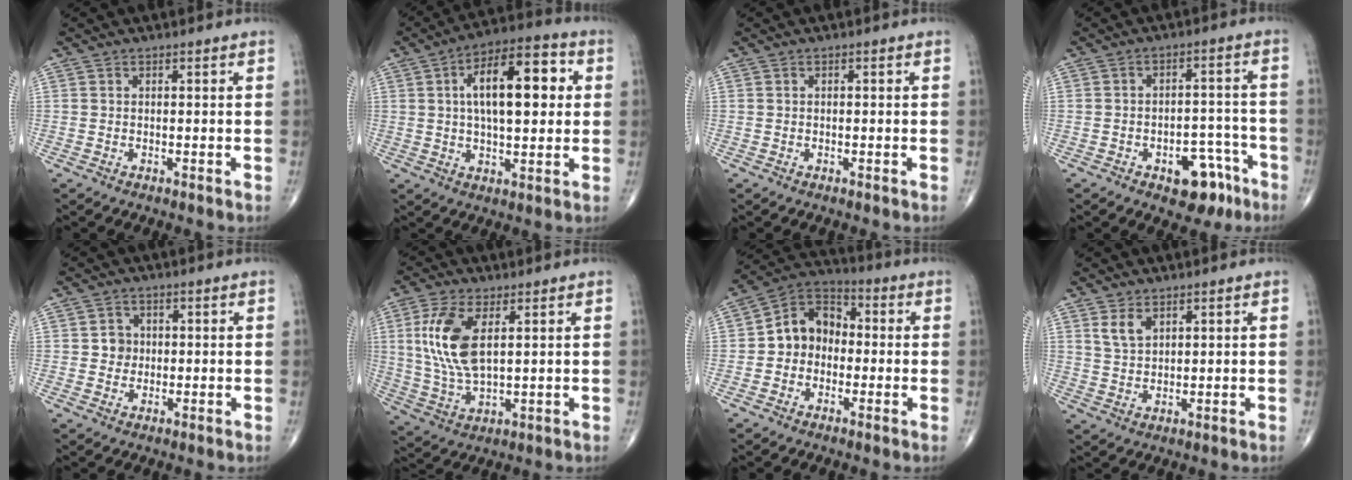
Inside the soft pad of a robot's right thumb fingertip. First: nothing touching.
{"total": 16.4, "force": [3.1, 7.3, 14.3], "torque": [-0.204, 0.017, 0.043]}
{"total": 0.0}
{"total": 9.2, "force": [-5.1, 5.3, 5.7], "torque": [-0.043, 0.047, -0.062]}
{"total": 3.0, "force": [0.1, 2.8, 1.1], "torque": [0.002, 0.005, -0.001]}
{"total": 11.9, "force": [3.1, 5.4, 10.2], "torque": [-0.220, -0.009, 0.067]}
{"total": 10.0, "force": [-0.7, 8.0, 5.9], "torque": [-0.068, 0.038, -0.032]}
{"total": 3.8, "force": [2.1, 2.1, 2.3], "torque": [-0.037, -0.012, 0.047]}